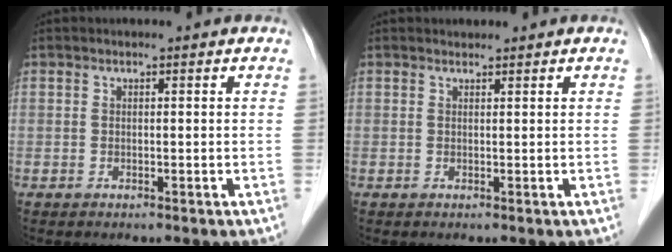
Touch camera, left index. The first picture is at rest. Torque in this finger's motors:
{"motor_torque": [0.22, -0.13, 0.00, 0.01]}